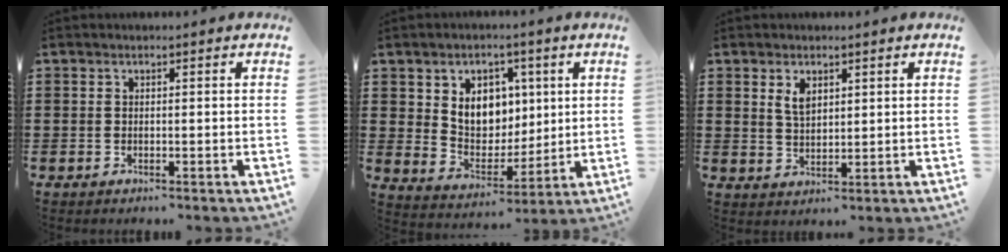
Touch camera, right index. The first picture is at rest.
{"total": 7.7, "force": [2.6, 6.3, 3.5], "torque": [-0.076, 0.000, 0.046]}
{"total": 3.0, "force": [1.6, 1.6, 2.0], "torque": [-0.045, 0.005, 0.029]}